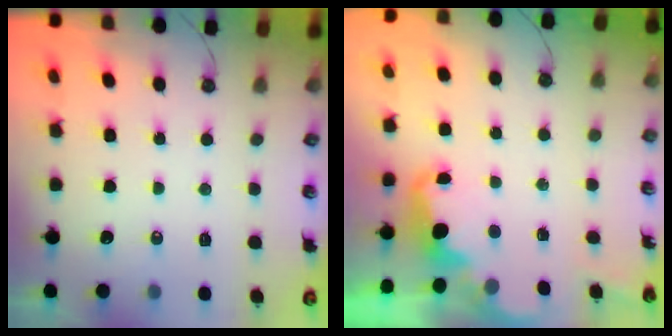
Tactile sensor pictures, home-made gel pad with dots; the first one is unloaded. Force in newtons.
{"total": 2.7, "press": 2.6, "slide": 0.7}